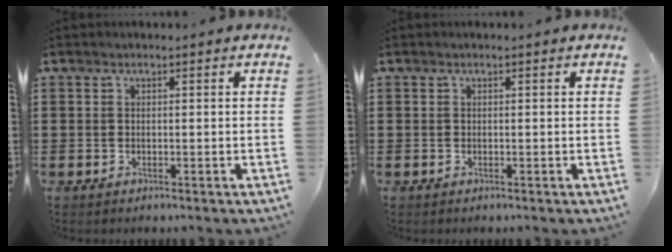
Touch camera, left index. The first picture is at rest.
{"total": 0.0}